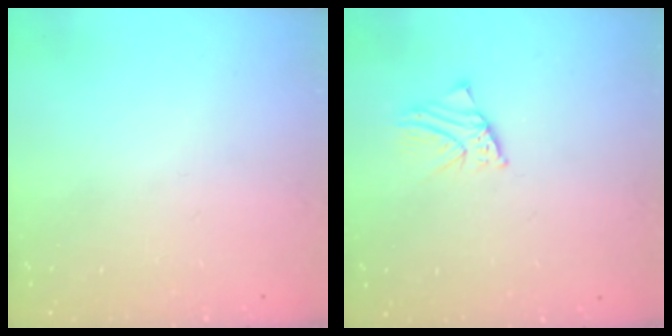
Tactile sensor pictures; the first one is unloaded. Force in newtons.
{"total": 1.5, "press": 1.5, "slide": 0.0}